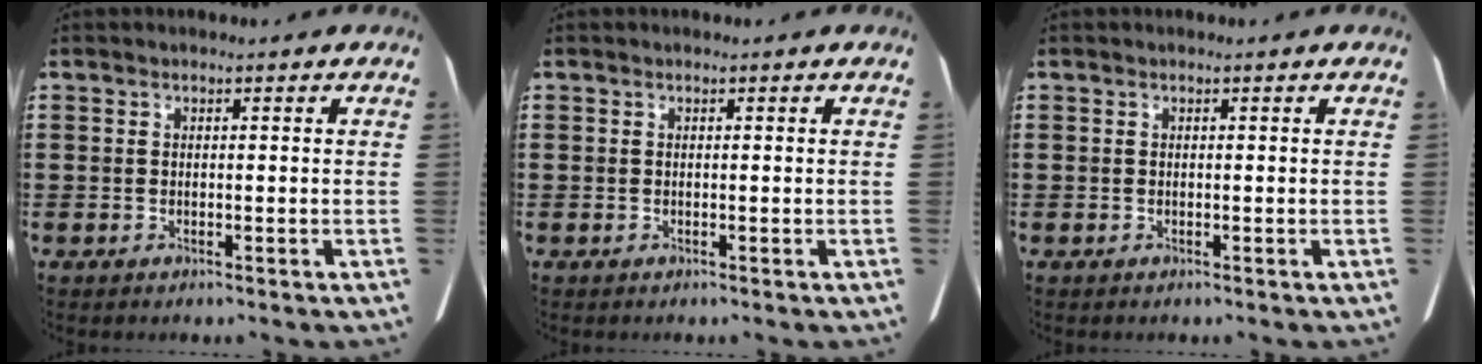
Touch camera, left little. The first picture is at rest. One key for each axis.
{"total": 0.0}
{"total": 0.0}